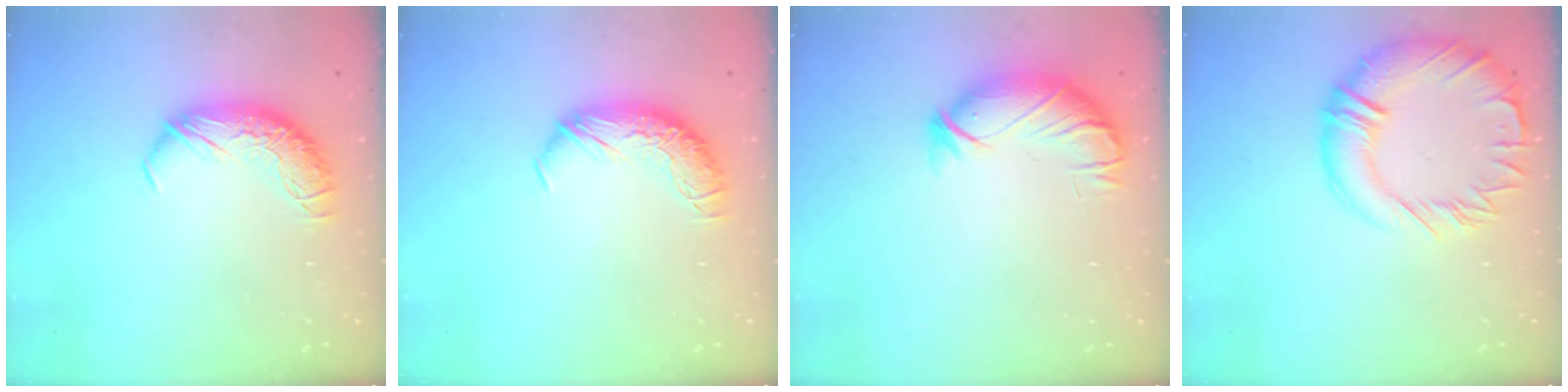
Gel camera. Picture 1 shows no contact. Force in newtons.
{"total": 0.0}
{"total": 3.8, "press": 3.2, "slide": 2.0}
{"total": 7.1, "press": 6.6, "slide": 2.8}